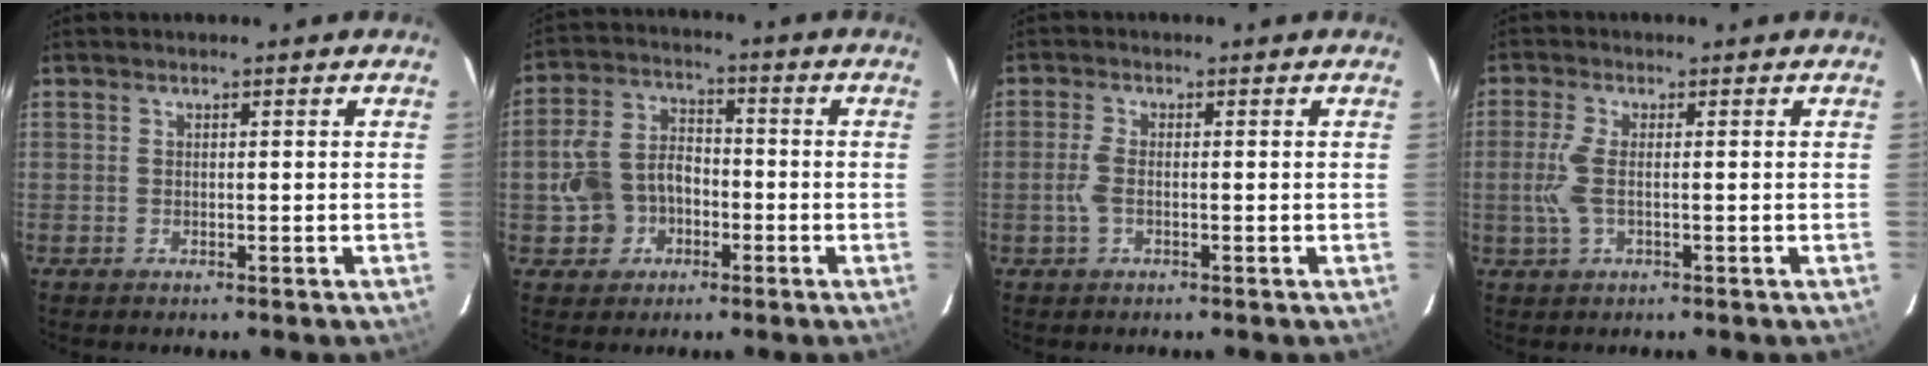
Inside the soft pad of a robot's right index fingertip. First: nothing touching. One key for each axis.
{"total": 9.3, "fx": -3.1, "fy": 7.6, "fz": 4.4, "tx": -0.114, "ty": 0.028, "tz": -0.045}
{"total": 2.8, "fx": -0.6, "fy": 1.0, "fz": 2.6, "tx": -0.062, "ty": 0.001, "tz": -0.014}
{"total": 4.6, "fx": -0.5, "fy": 1.3, "fz": 4.4, "tx": -0.102, "ty": 0.000, "tz": -0.010}